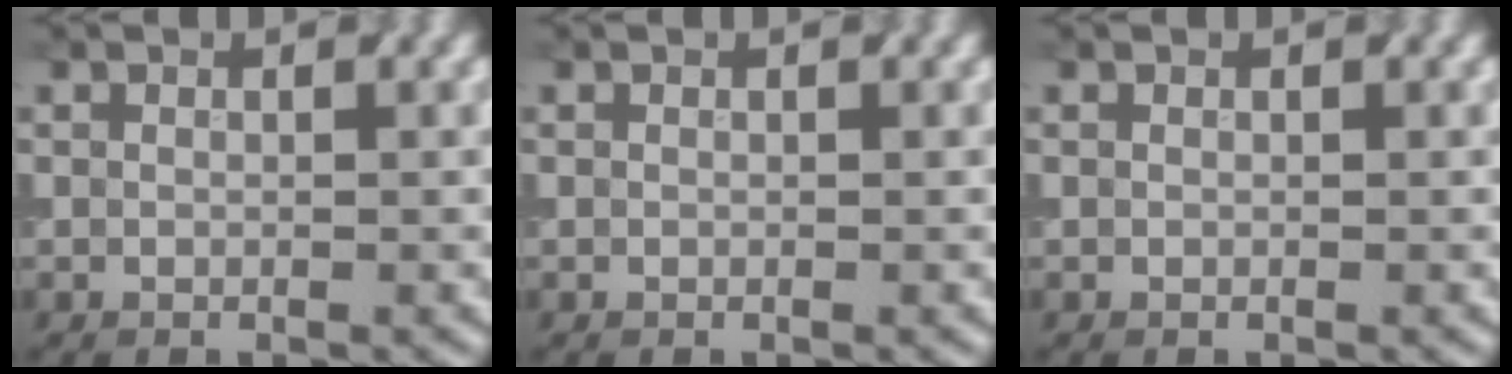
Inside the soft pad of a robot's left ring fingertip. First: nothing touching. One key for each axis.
{"total": 0.0}
{"total": 0.0}